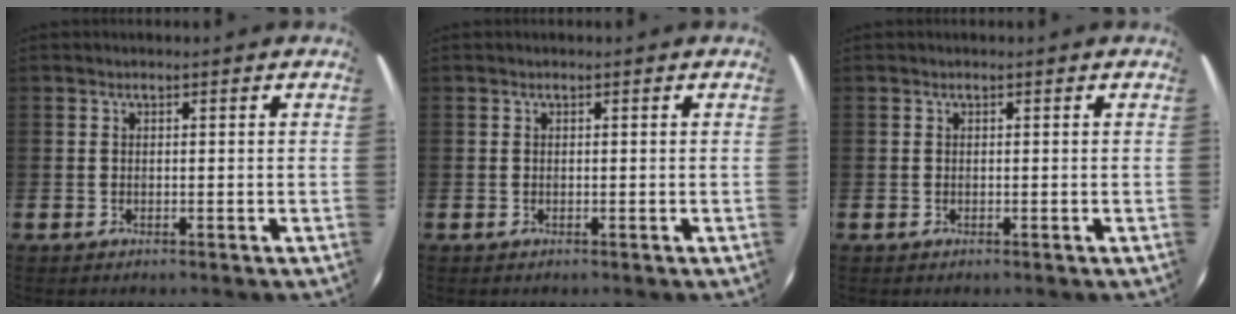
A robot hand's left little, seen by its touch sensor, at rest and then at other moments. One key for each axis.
{"total": 0.0}
{"total": 0.0}